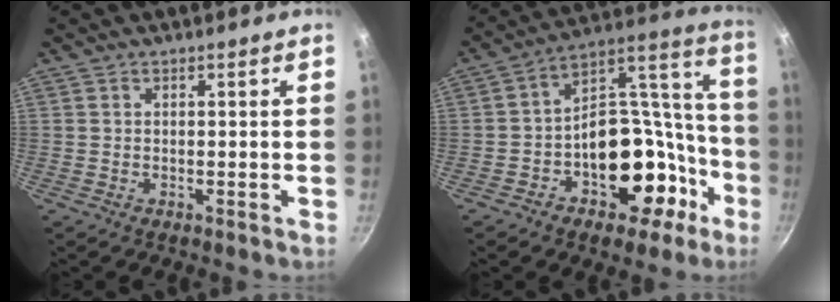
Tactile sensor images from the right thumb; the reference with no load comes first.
{"total": 20.6, "force": [-7.9, 13.6, 13.2], "torque": [-0.135, 0.105, -0.109]}